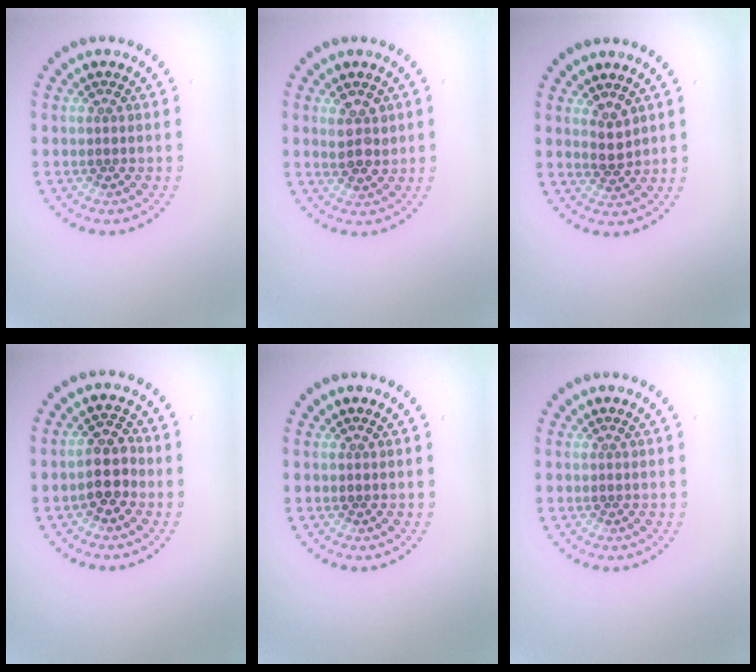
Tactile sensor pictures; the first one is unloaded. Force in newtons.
{"total": 2.2, "press": 2.1, "slide": 0.6}
{"total": 1.8, "press": 1.7, "slide": 0.7}
{"total": 2.9, "press": 2.6, "slide": 1.3}
{"total": 0.0}
{"total": 0.0}